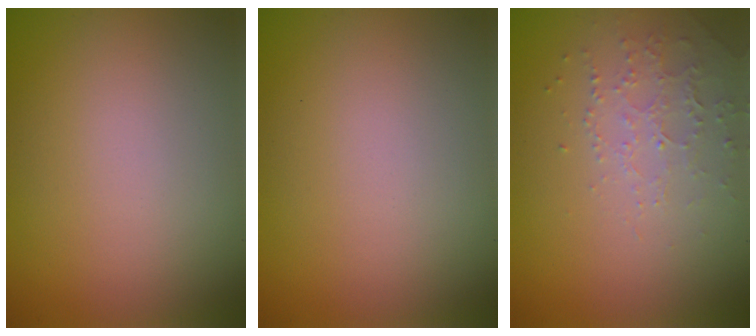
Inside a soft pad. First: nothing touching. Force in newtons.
{"total": 0.0}
{"total": 2.2, "press": 2.1, "slide": 0.6}